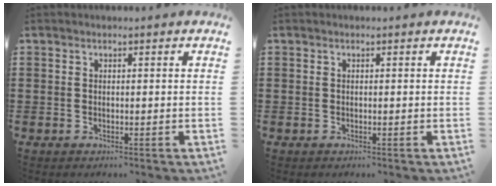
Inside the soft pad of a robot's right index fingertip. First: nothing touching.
{"total": 0.0}